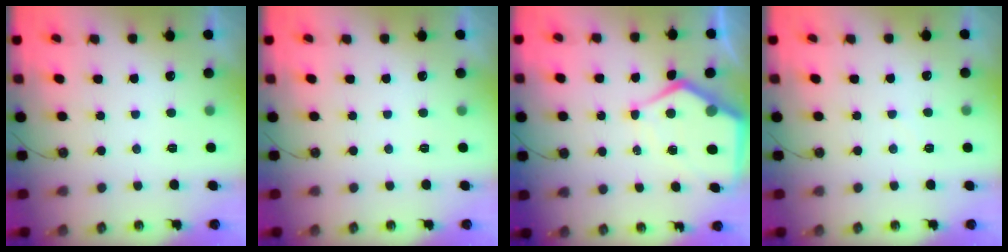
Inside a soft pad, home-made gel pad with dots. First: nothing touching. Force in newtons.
{"total": 0.0}
{"total": 11.6, "press": 11.5, "slide": 1.3}
{"total": 4.4, "press": 4.3, "slide": 0.7}